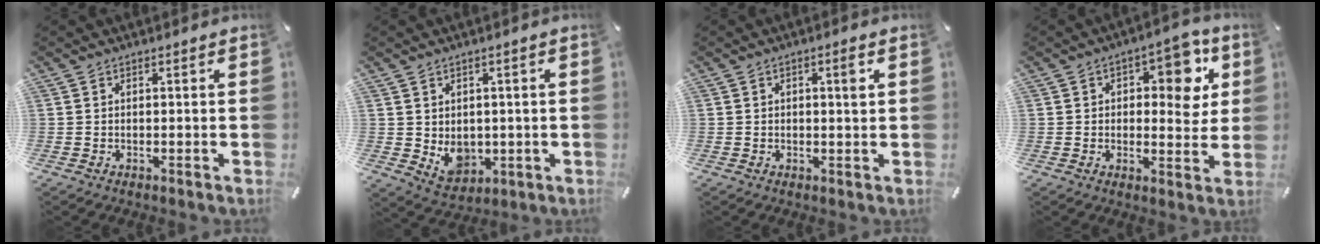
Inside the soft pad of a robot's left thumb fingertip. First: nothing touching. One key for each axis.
{"total": 6.3, "fx": 0.3, "fy": 5.8, "fz": 2.5, "tx": -0.033, "ty": -0.011, "tz": 0.009}
{"total": 2.5, "fx": 0.5, "fy": 0.8, "fz": 2.3, "tx": -0.028, "ty": 0.000, "tz": 0.001}
{"total": 10.5, "fx": 3.3, "fy": 6.1, "fz": 7.9, "tx": -0.084, "ty": -0.014, "tz": 0.047}